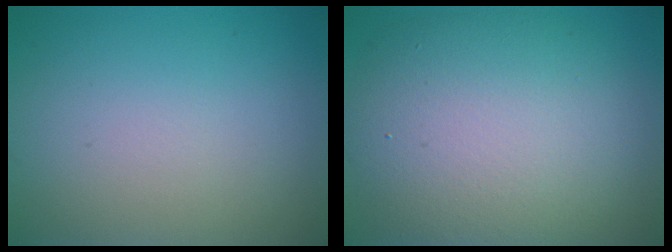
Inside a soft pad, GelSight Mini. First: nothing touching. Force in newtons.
{"total": 11.0, "press": 11.0, "slide": 0.7}